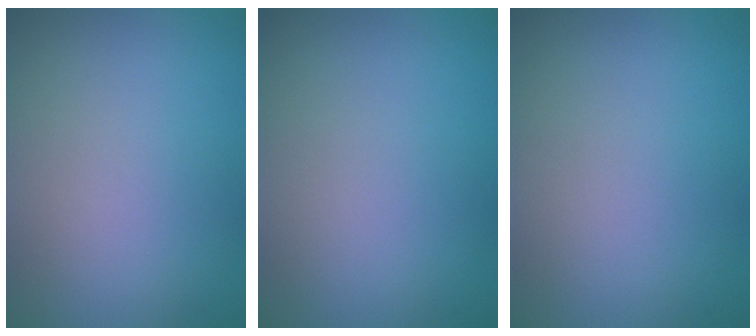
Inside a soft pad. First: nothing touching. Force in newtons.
{"total": 0.0}
{"total": 0.0}